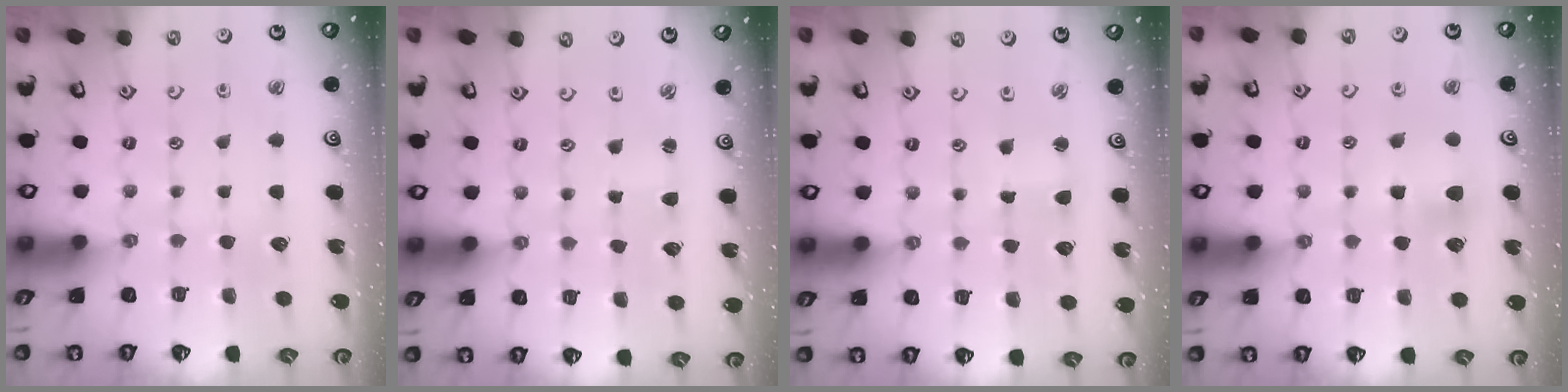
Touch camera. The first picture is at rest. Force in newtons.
{"total": 1.5, "press": 1.5, "slide": 0.1}
{"total": 2.1, "press": 2.1, "slide": 0.5}
{"total": 6.4, "press": 6.3, "slide": 0.9}